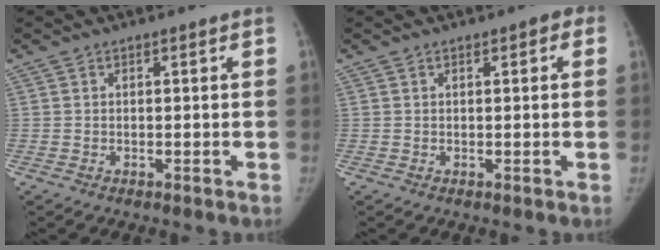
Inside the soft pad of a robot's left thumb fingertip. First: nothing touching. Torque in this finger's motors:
{"motor_torque": [-0.17, 0.04, -0.18, 0.14, 0.06]}